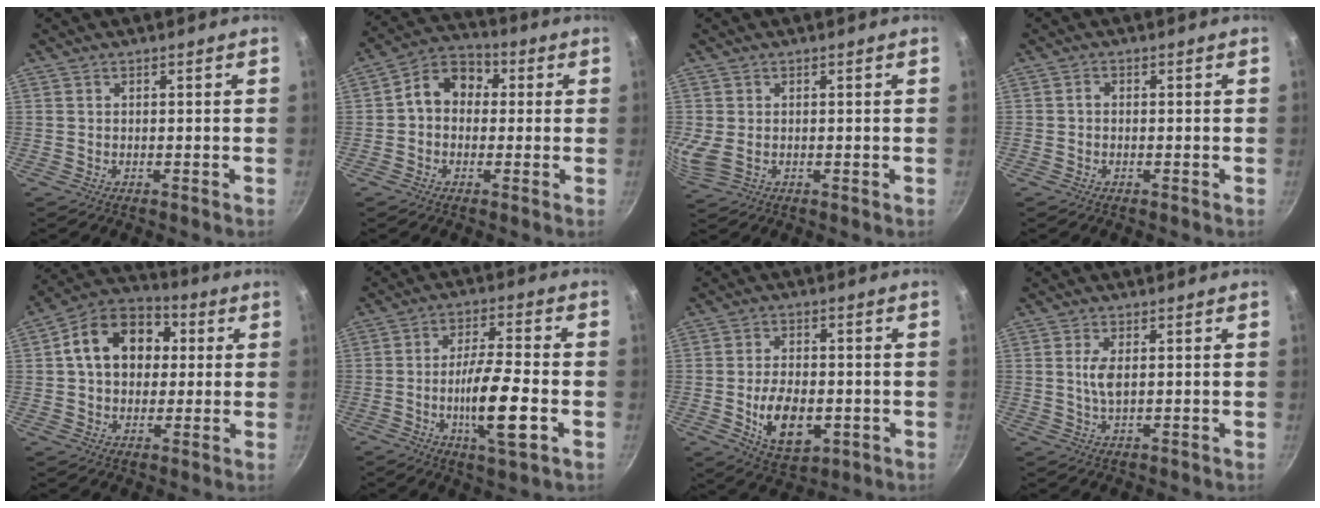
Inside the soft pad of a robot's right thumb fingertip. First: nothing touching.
{"total": 8.9, "force": [0.7, 7.2, 5.2], "torque": [-0.051, 0.025, -0.012]}
{"total": 4.0, "force": [0.2, 2.7, 3.0], "torque": [-0.059, -0.006, 0.009]}
{"total": 1.0, "force": [-0.2, 0.8, 0.5], "torque": [-0.009, 0.005, -0.005]}
{"total": 15.5, "force": [2.9, 11.6, 9.8], "torque": [-0.131, 0.026, 0.030]}
{"total": 12.7, "force": [-3.6, 3.0, 11.8], "torque": [-0.204, 0.017, -0.065]}
{"total": 11.4, "force": [-2.4, 6.7, 8.9], "torque": [-0.133, 0.000, -0.028]}
{"total": 3.3, "force": [0.6, 1.3, 3.0], "torque": [-0.063, -0.002, 0.013]}